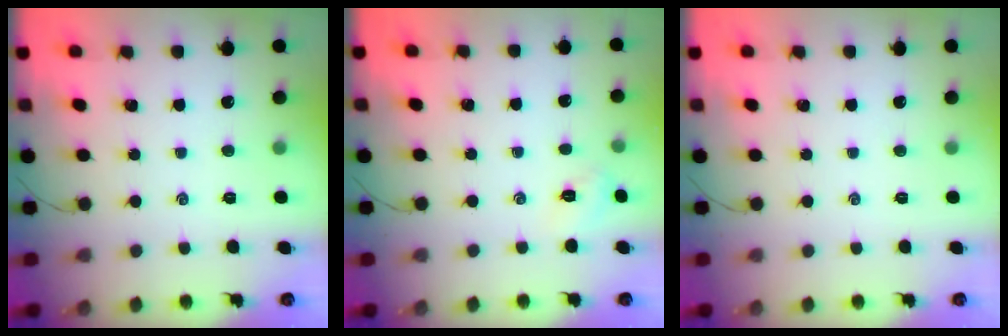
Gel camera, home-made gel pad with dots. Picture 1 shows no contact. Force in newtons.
{"total": 3.1, "press": 2.9, "slide": 0.9}
{"total": 0.0}